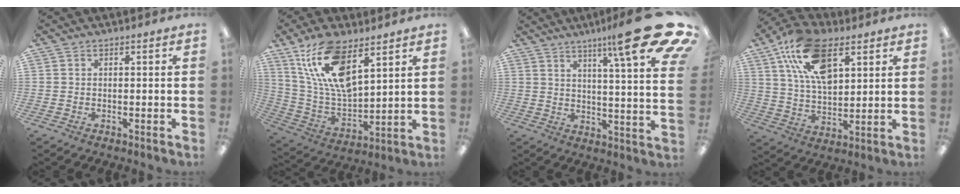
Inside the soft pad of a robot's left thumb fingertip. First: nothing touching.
{"total": 16.9, "force": [10.0, 6.9, 11.7], "torque": [-0.250, -0.044, 0.175]}
{"total": 19.5, "force": [11.7, 2.2, 15.4], "torque": [-0.222, -0.082, 0.171]}
{"total": 18.7, "force": [9.3, 10.2, 12.7], "torque": [-0.218, -0.015, 0.168]}